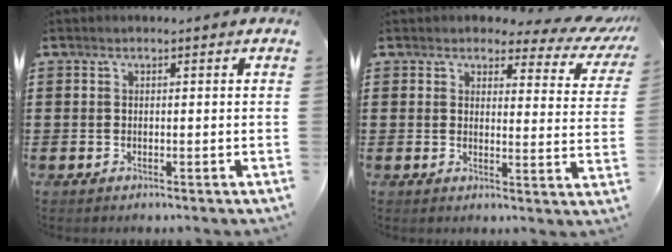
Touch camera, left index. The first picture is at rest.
{"total": 3.8, "force": [3.2, 1.1, 1.7], "torque": [-0.043, -0.019, 0.051]}